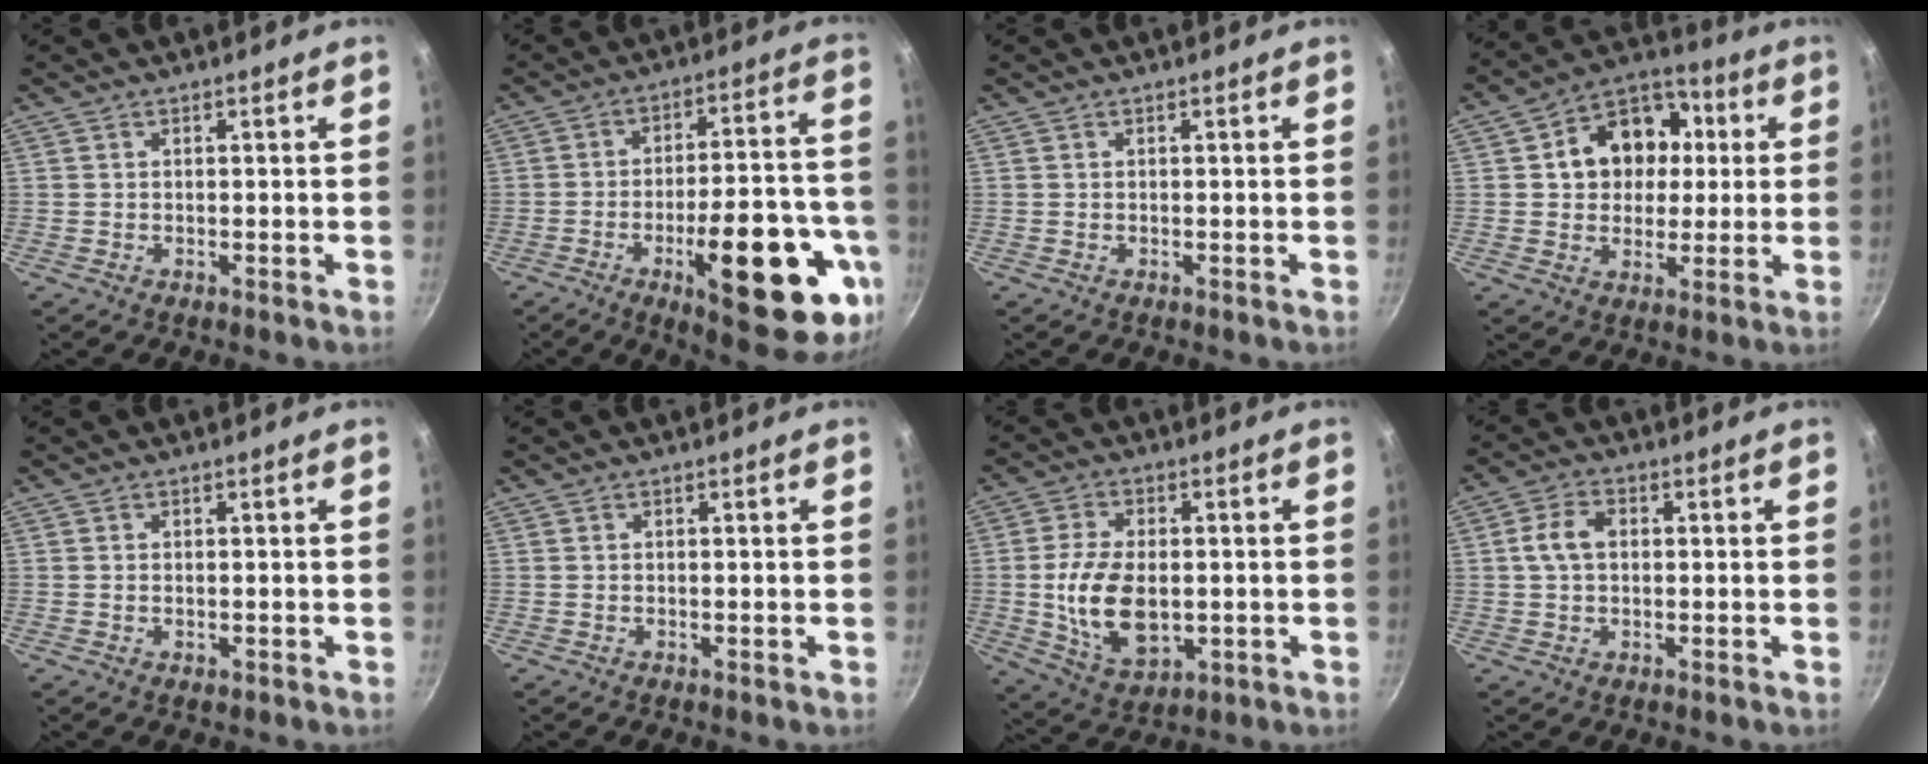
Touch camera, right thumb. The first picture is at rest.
{"total": 24.2, "force": [-8.8, 7.7, 21.2], "torque": [-0.259, 0.028, -0.112]}
{"total": 0.0}
{"total": 14.3, "force": [2.4, 11.0, 8.8], "torque": [-0.086, 0.016, 0.032]}
{"total": 0.6, "force": [-0.1, 0.5, 0.4], "torque": [-0.010, 0.001, 0.000]}
{"total": 0.0}
{"total": 13.2, "force": [-1.0, 7.9, 10.5], "torque": [-0.186, -0.005, -0.006]}
{"total": 5.5, "force": [0.6, 3.7, 4.0], "torque": [-0.079, 0.015, 0.009]}